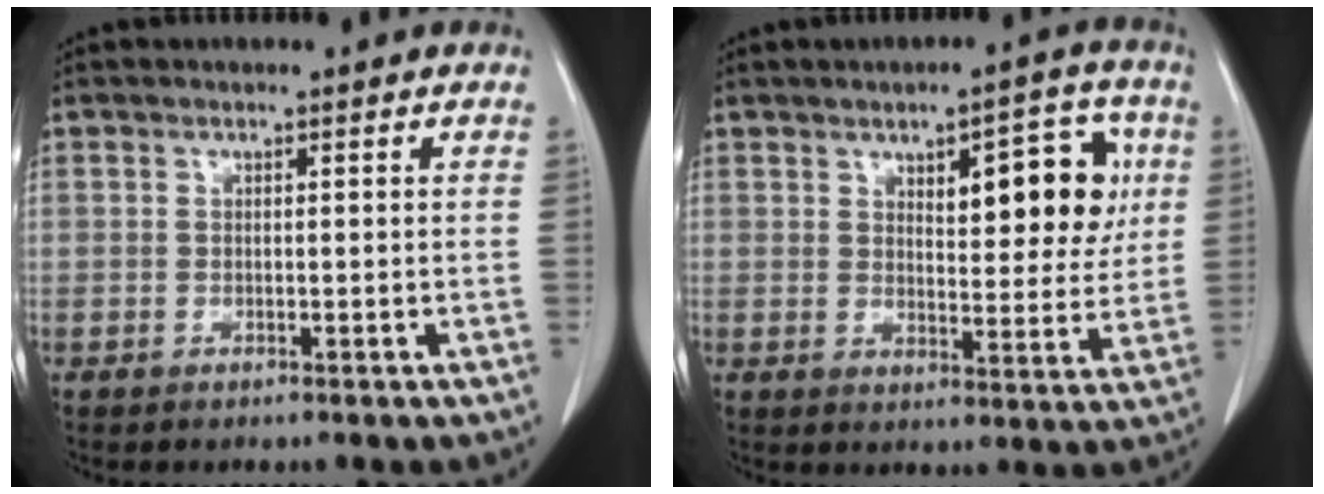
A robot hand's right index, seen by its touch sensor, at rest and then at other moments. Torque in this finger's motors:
{"motor_torque": [0.22, 0.12, 0.11, 0.04]}